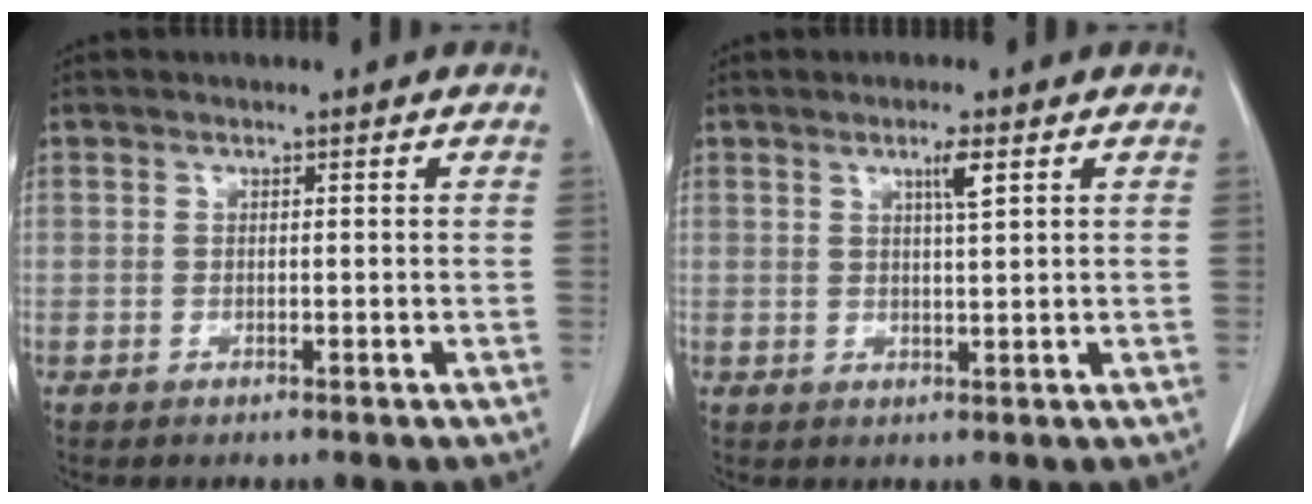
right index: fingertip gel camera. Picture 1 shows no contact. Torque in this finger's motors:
{"motor_torque": [0.06, 0.07, 0.02, 0.02]}